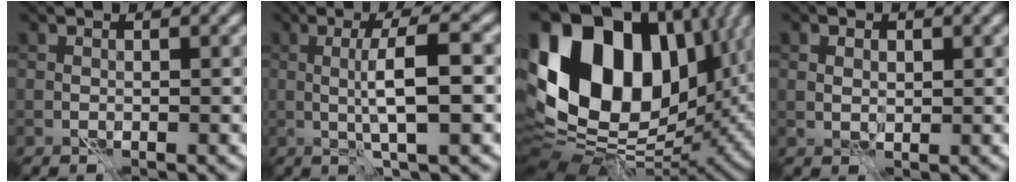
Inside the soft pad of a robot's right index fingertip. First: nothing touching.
{"total": 4.3, "force": [0.0, 0.4, 4.3], "torque": [-0.079, 0.005, -0.003]}
{"total": 19.3, "force": [3.9, 13.4, 13.4], "torque": [-0.261, 0.016, 0.081]}
{"total": 1.4, "force": [0.4, 1.0, 0.9], "torque": [-0.012, -0.001, 0.008]}